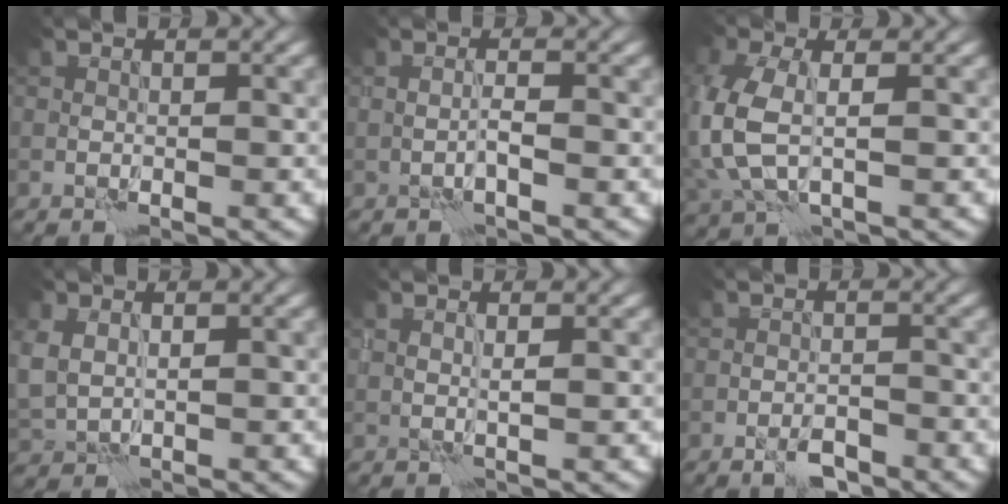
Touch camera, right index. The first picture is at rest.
{"total": 0.8, "force": [0.0, -0.2, 0.7], "torque": [-0.014, 0.000, 0.000]}
{"total": 6.0, "force": [0.1, 3.3, 5.0], "torque": [-0.137, -0.005, -0.001]}
{"total": 3.2, "force": [0.7, 2.5, 1.9], "torque": [-0.055, -0.015, 0.021]}
{"total": 1.0, "force": [0.8, -0.2, 0.6], "torque": [-0.013, -0.005, 0.016]}
{"total": 1.8, "force": [-1.3, 0.6, 1.1], "torque": [-0.016, 0.000, -0.024]}